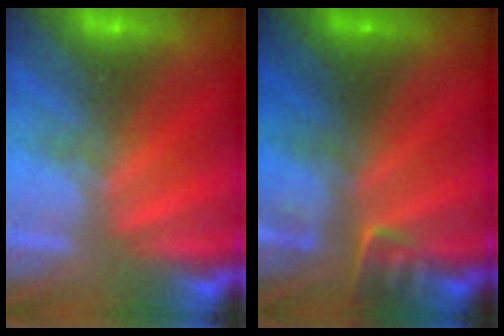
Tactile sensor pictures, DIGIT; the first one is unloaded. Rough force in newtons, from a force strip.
{"total": 3.4}